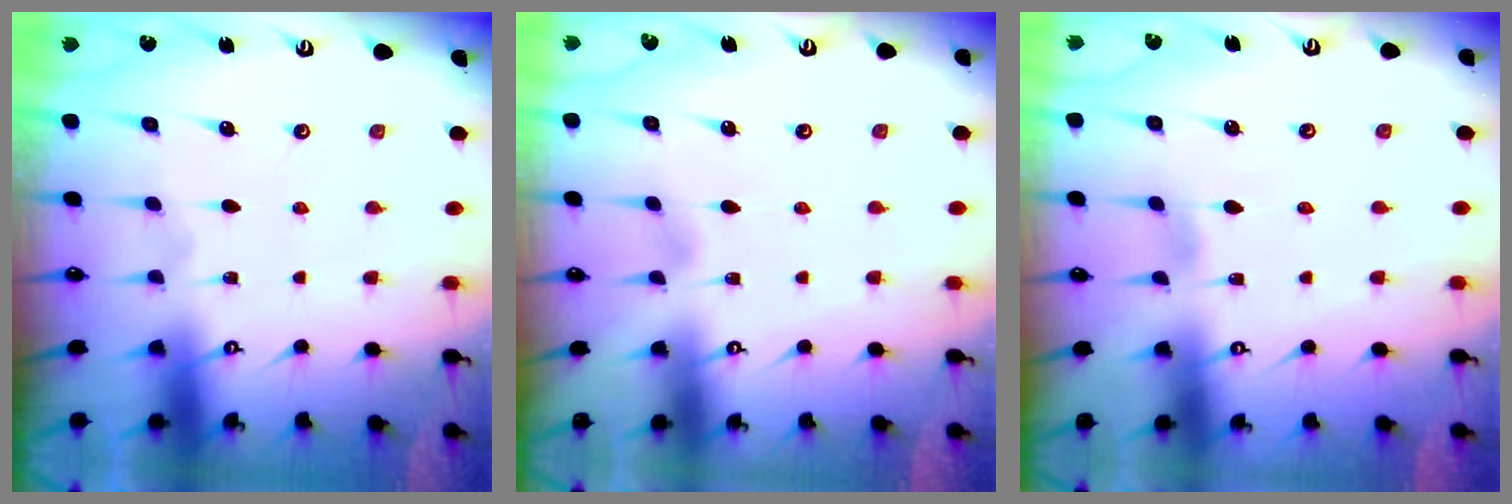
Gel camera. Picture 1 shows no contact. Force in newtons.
{"total": 2.4, "press": 2.4, "slide": 0.3}
{"total": 2.9, "press": 2.8, "slide": 0.3}